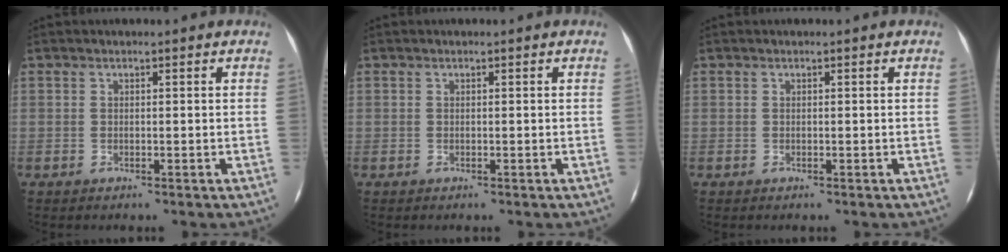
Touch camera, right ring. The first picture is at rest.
{"total": 0.0}
{"total": 0.0}